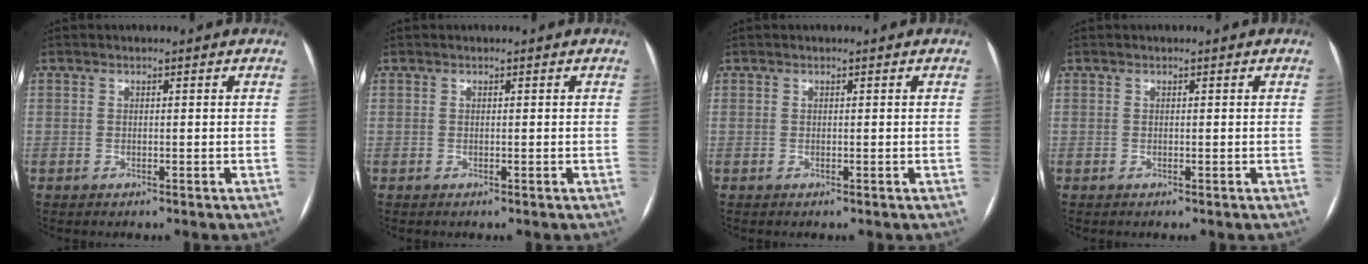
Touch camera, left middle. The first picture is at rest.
{"total": 0.0}
{"total": 0.0}
{"total": 0.0}